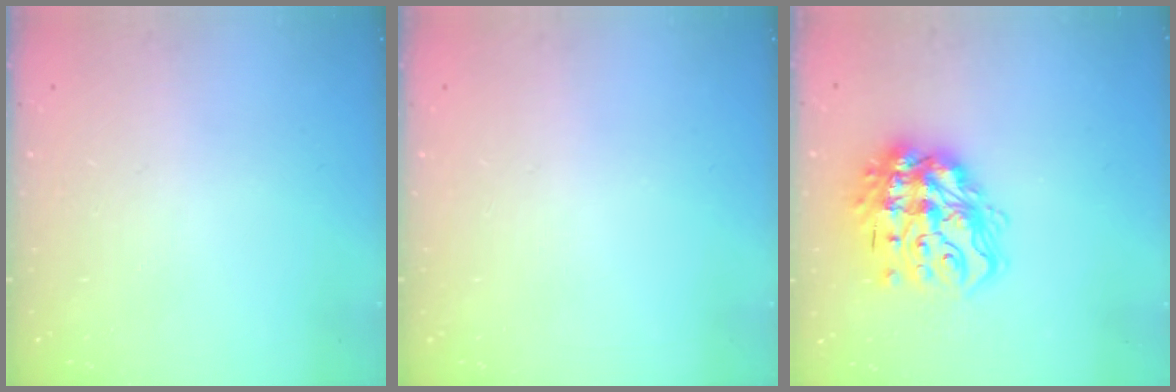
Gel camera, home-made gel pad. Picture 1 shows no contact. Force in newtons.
{"total": 0.0}
{"total": 17.9, "press": 17.8, "slide": 2.0}